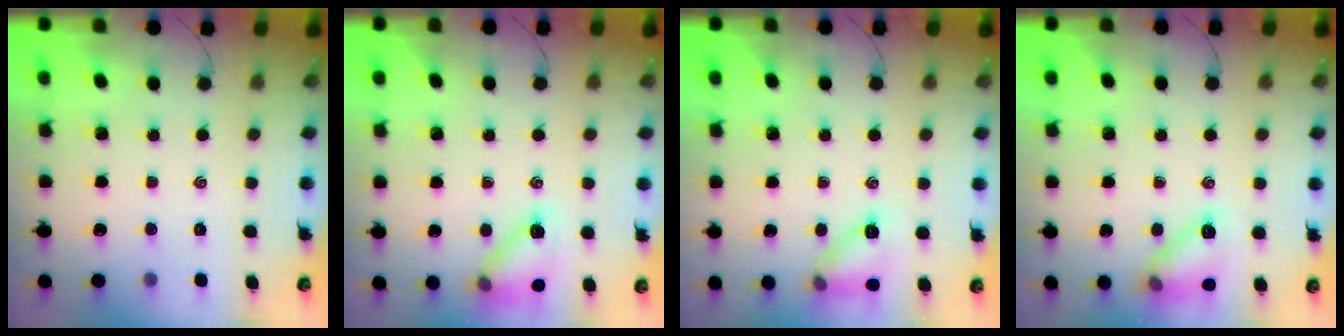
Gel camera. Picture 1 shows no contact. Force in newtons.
{"total": 13.4, "press": 13.4, "slide": 0.6}
{"total": 10.9, "press": 10.9, "slide": 0.5}
{"total": 11.7, "press": 11.7, "slide": 1.0}